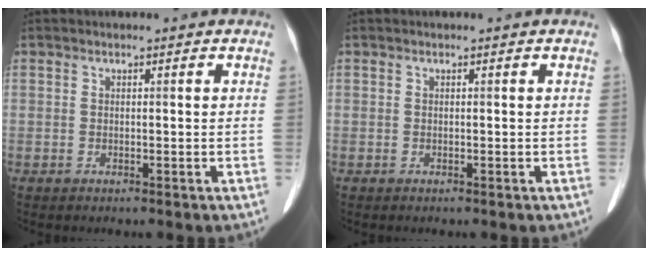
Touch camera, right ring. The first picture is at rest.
{"total": 0.0}